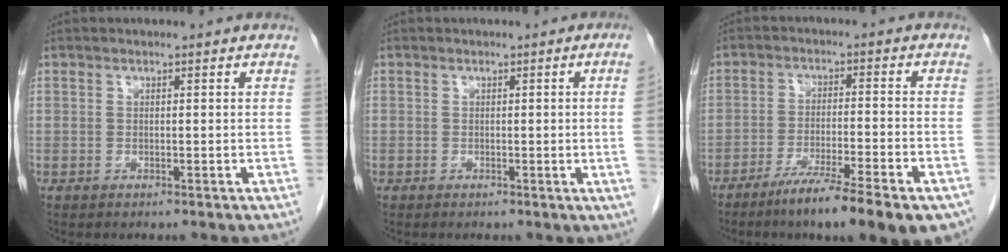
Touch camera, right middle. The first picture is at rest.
{"total": 3.2, "force": [-0.2, -1.3, 2.9], "torque": [-0.038, -0.004, 0.000]}
{"total": 15.1, "force": [-10.7, 1.5, 10.5], "torque": [-0.120, -0.022, -0.163]}